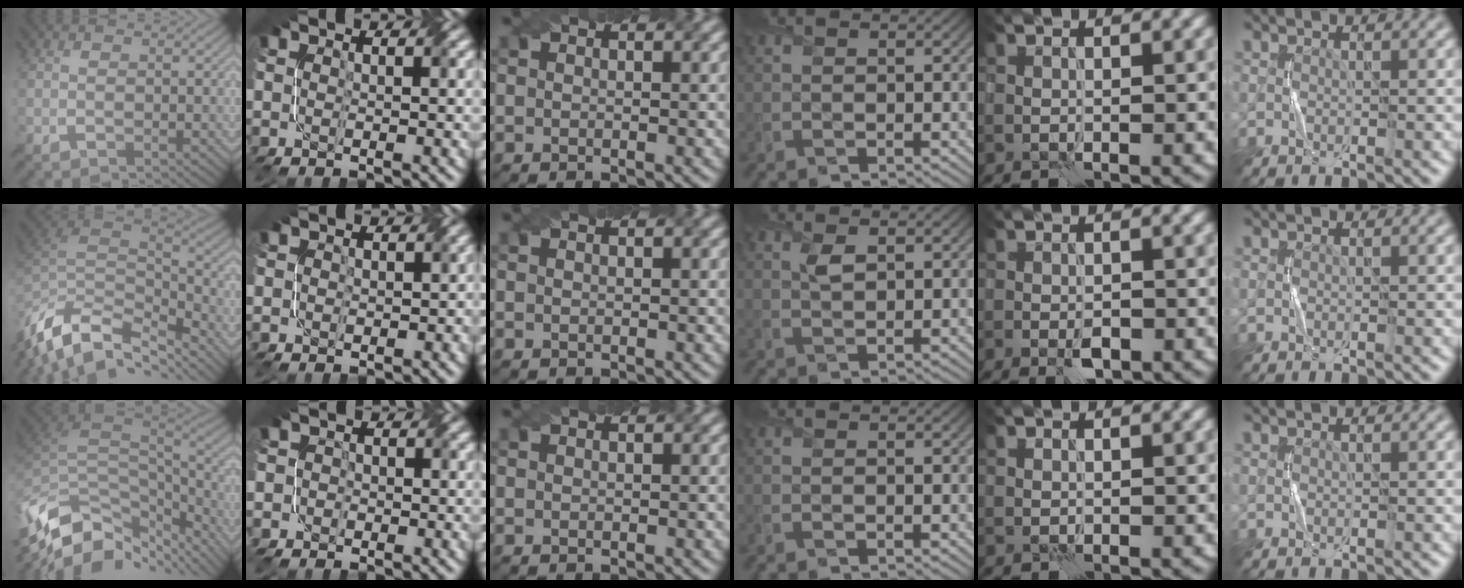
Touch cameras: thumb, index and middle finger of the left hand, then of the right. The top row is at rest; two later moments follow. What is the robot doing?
{"motion": "twist", "object": "screw"}